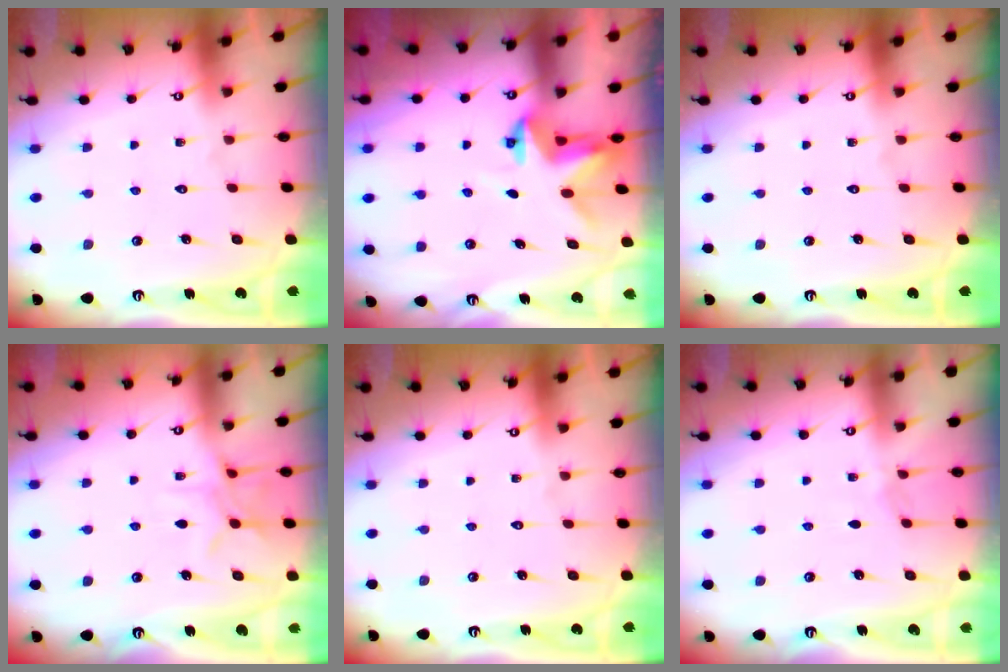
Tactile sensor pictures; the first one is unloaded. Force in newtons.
{"total": 3.0, "press": 3.0, "slide": 0.0}
{"total": 0.0}
{"total": 7.1, "press": 7.0, "slide": 0.6}
{"total": 0.0}
{"total": 2.3, "press": 2.2, "slide": 0.5}